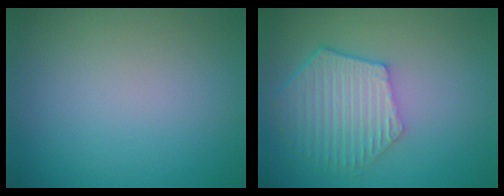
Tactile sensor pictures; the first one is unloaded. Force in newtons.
{"total": 5.9, "press": 4.6, "slide": 3.7}